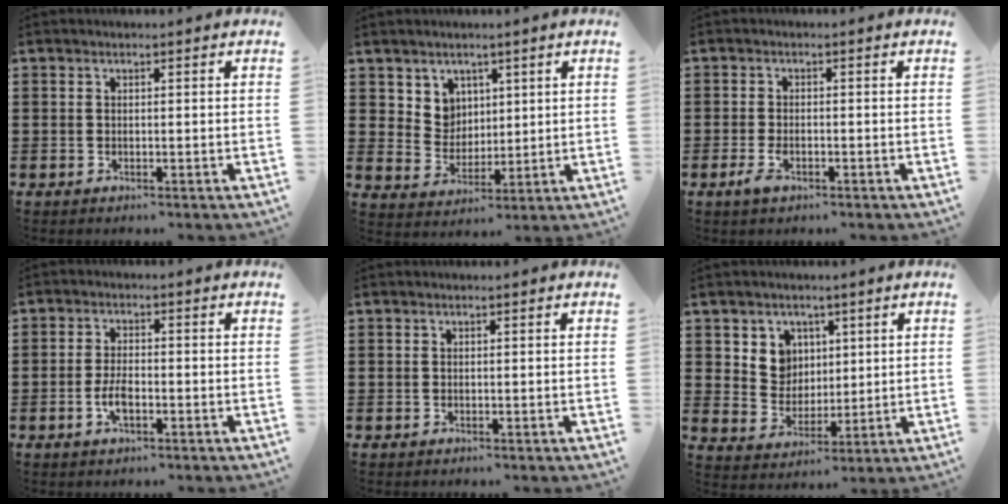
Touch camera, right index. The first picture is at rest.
{"total": 5.5, "force": [3.1, 4.5, 0.5], "torque": [-0.029, 0.000, 0.057]}
{"total": 2.4, "force": [-1.1, 0.9, 1.9], "torque": [-0.051, -0.010, -0.023]}
{"total": 2.1, "force": [-0.8, 0.8, 1.8], "torque": [-0.044, -0.005, -0.015]}
{"total": 0.0}
{"total": 6.0, "force": [2.6, 5.3, 0.9], "torque": [-0.041, 0.007, 0.047]}